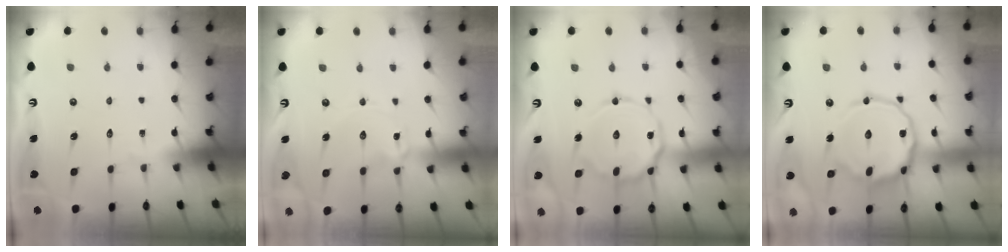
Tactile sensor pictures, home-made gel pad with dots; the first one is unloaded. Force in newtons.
{"total": 1.2, "press": 1.1, "slide": 0.1}
{"total": 15.2, "press": 15.1, "slide": 1.2}
{"total": 16.1, "press": 16.0, "slide": 1.0}